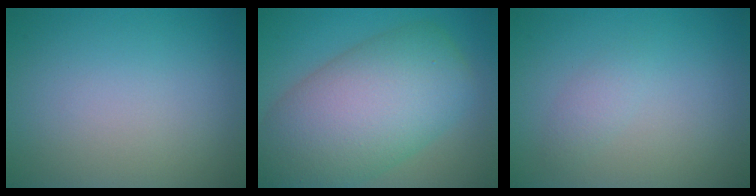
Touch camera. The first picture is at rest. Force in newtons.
{"total": 11.8, "press": 11.8, "slide": 0.5}
{"total": 1.2, "press": 1.2, "slide": 0.0}